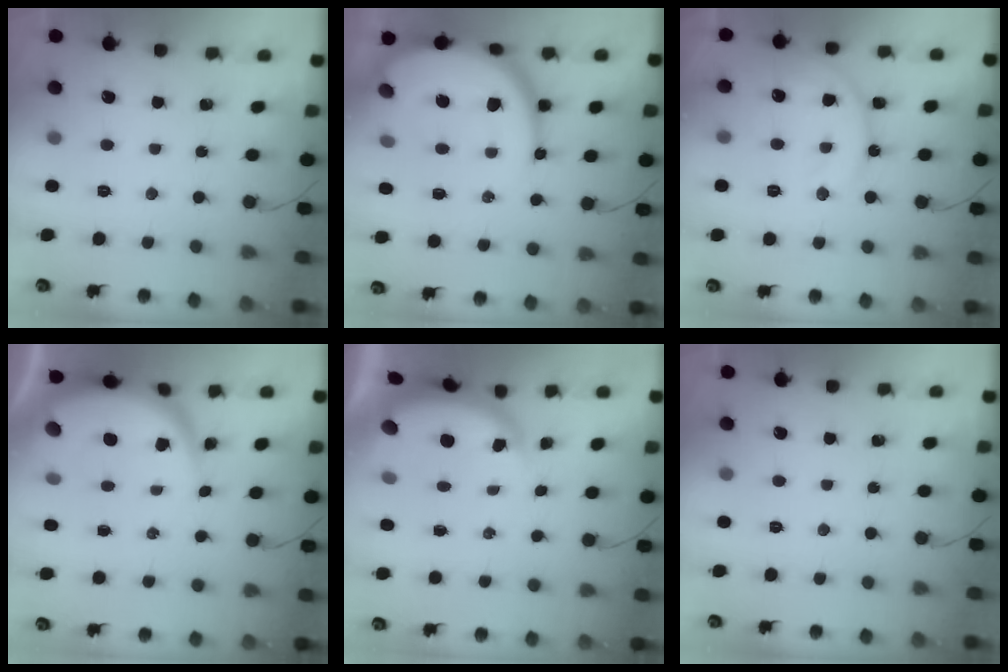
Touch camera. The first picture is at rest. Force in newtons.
{"total": 19.1, "press": 19.0, "slide": 1.7}
{"total": 13.8, "press": 13.7, "slide": 1.6}
{"total": 7.5, "press": 7.5, "slide": 0.5}
{"total": 3.9, "press": 3.9, "slide": 0.6}
{"total": 0.0}